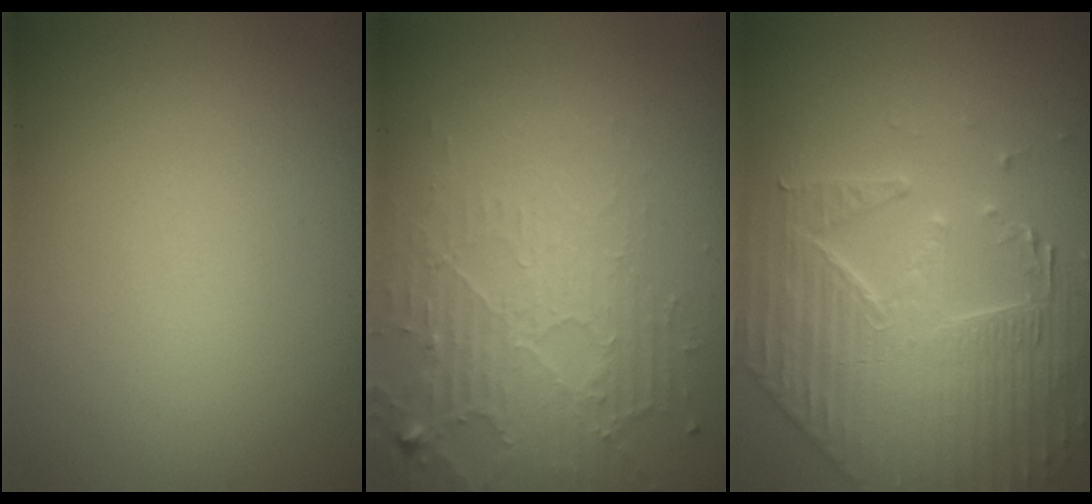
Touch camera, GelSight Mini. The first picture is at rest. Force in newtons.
{"total": 5.2, "press": 3.3, "slide": 4.1}
{"total": 4.4, "press": 4.4, "slide": 0.3}